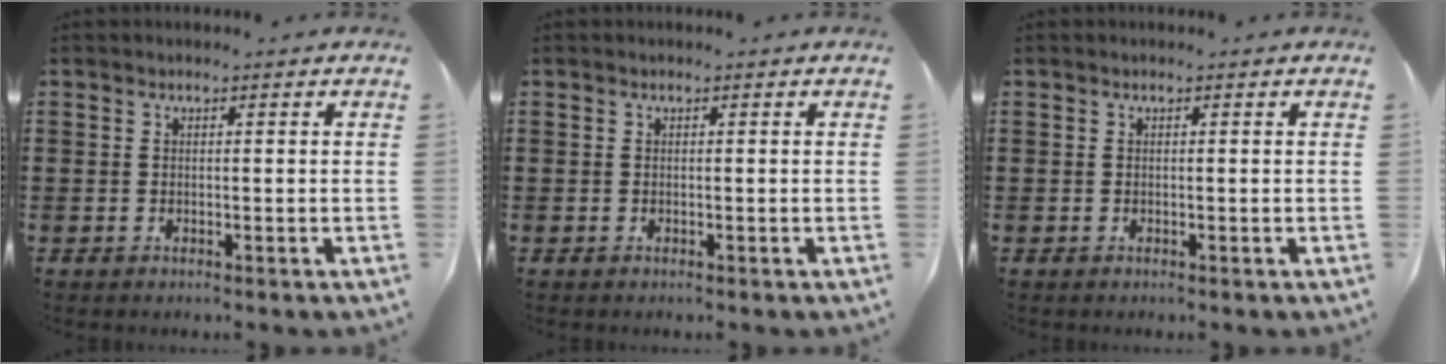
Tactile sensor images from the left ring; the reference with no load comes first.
{"total": 0.0}
{"total": 0.0}